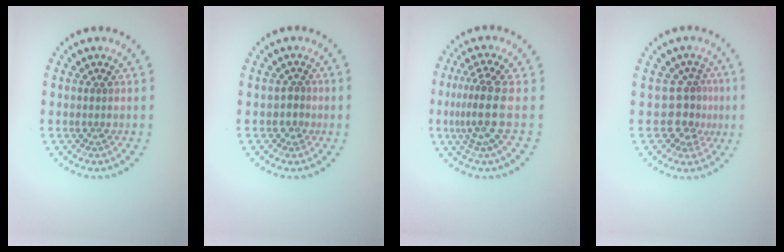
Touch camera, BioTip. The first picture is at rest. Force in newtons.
{"total": 1.1, "press": 0.7, "slide": 0.9}
{"total": 3.4, "press": 2.5, "slide": 2.2}
{"total": 2.9, "press": 2.0, "slide": 2.0}